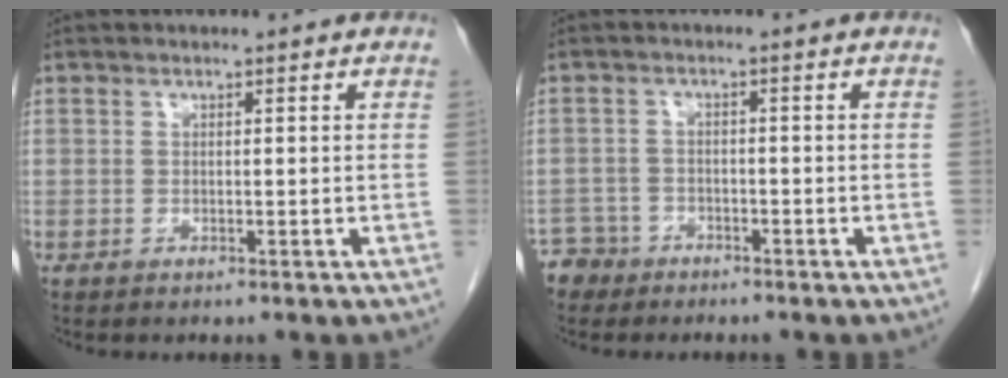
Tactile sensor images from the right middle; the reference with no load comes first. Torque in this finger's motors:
{"motor_torque": [0.48, -0.54, 0.10, 0.00]}